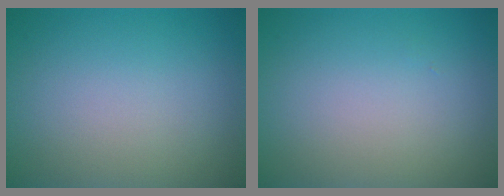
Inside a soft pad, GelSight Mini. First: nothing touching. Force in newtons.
{"total": 0.0}